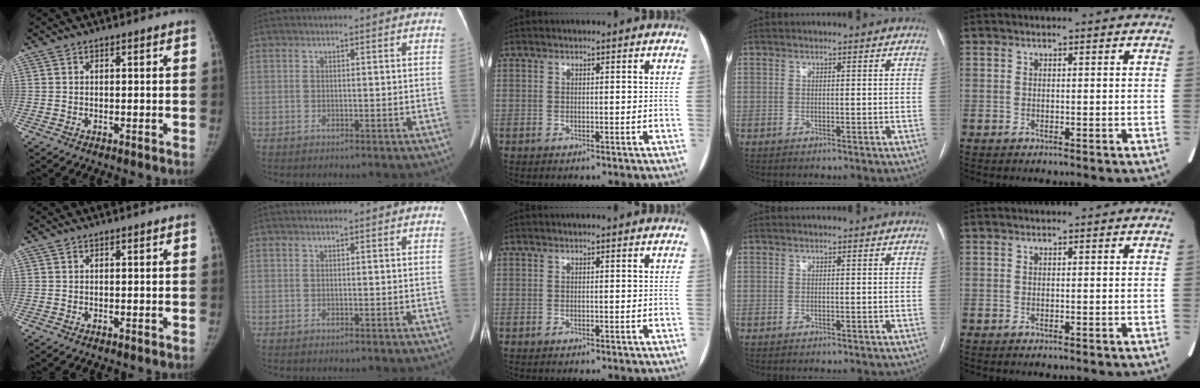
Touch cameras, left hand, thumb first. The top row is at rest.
{}